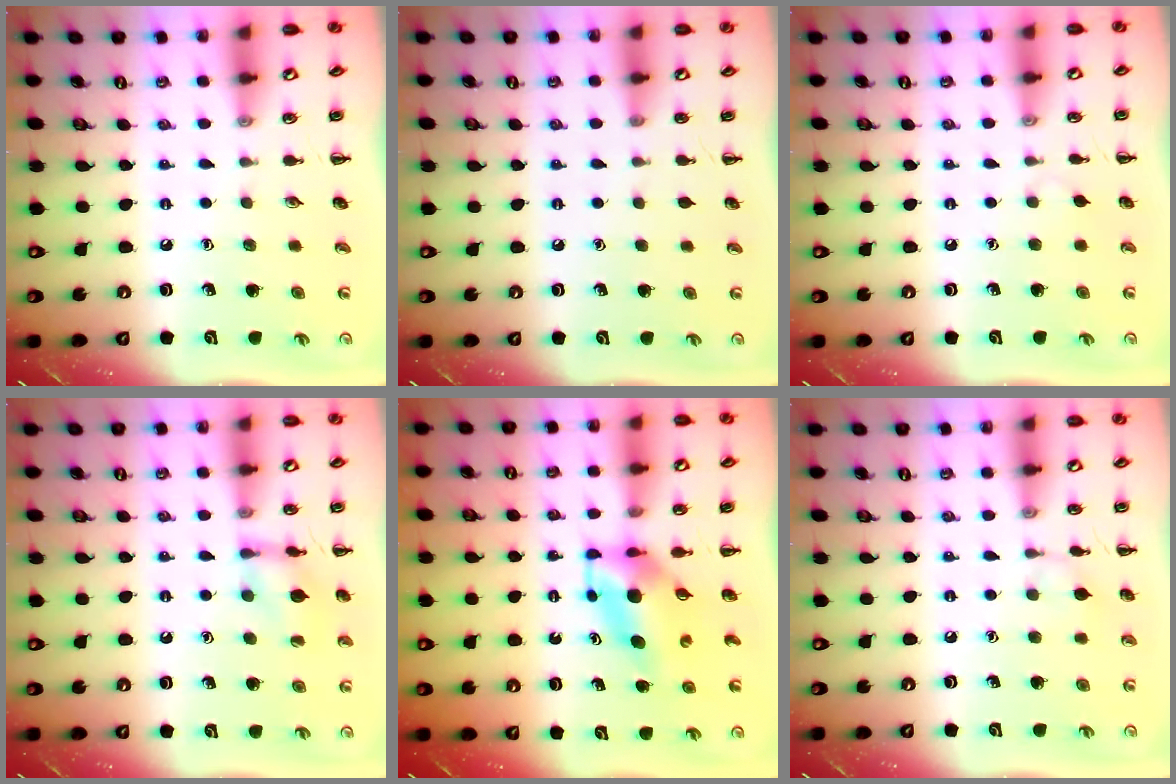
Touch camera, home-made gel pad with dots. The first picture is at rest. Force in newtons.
{"total": 0.0}
{"total": 2.3, "press": 2.1, "slide": 0.9}
{"total": 11.4, "press": 11.3, "slide": 1.5}
{"total": 5.7, "press": 5.6, "slide": 1.1}
{"total": 6.1, "press": 5.8, "slide": 1.9}